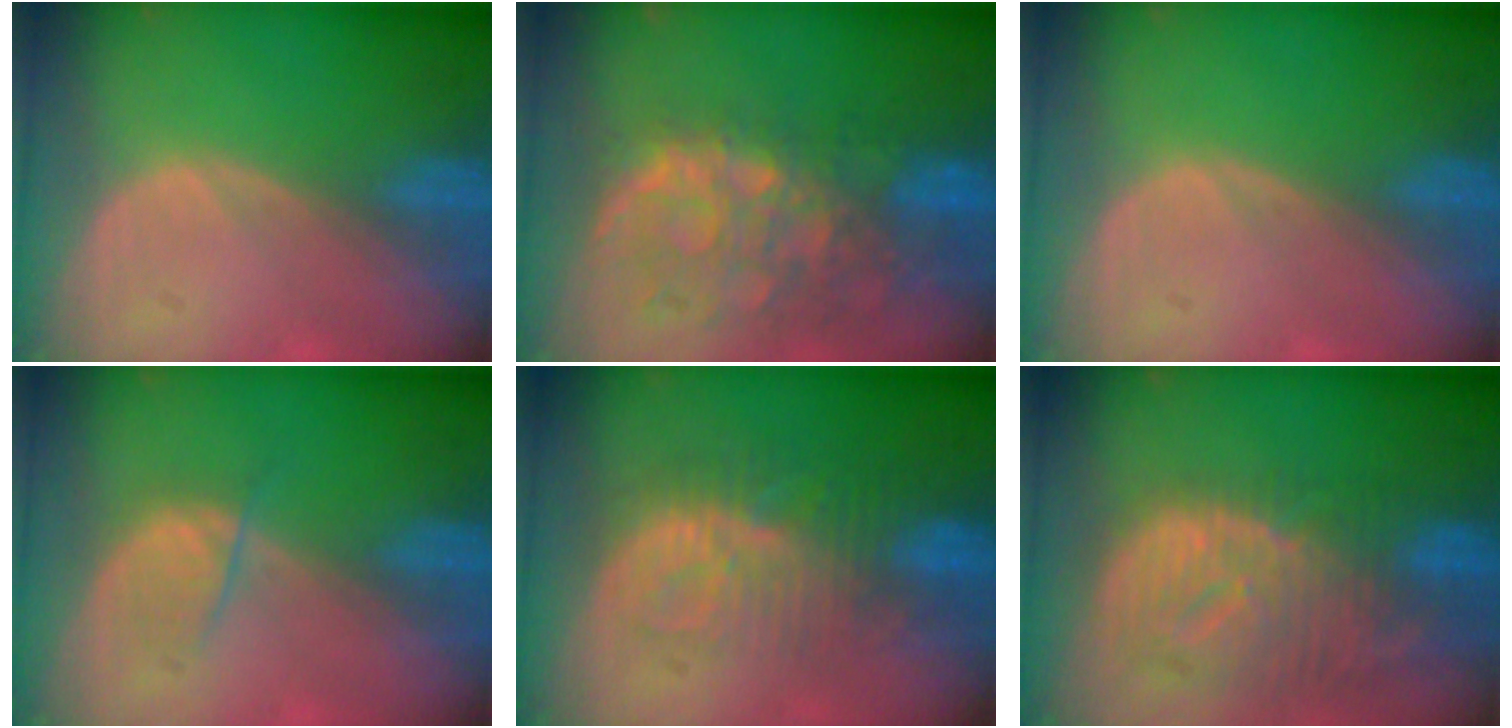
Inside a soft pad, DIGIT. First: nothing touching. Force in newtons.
{"total": 11.2, "press": 9.8, "slide": 5.5}
{"total": 0.0}
{"total": 2.6, "press": 2.5, "slide": 0.5}
{"total": 9.6, "press": 9.1, "slide": 2.9}
{"total": 12.4, "press": 10.7, "slide": 6.3}